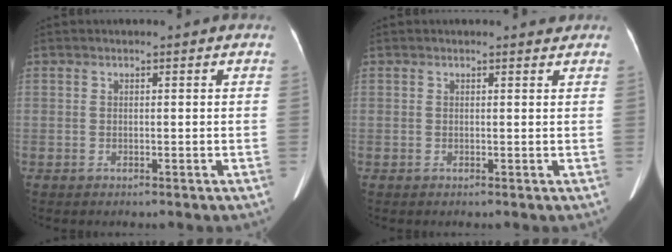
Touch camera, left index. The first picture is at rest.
{"total": 0.7, "force": [0.7, 0.1, 0.0], "torque": [-0.009, -0.005, 0.006]}